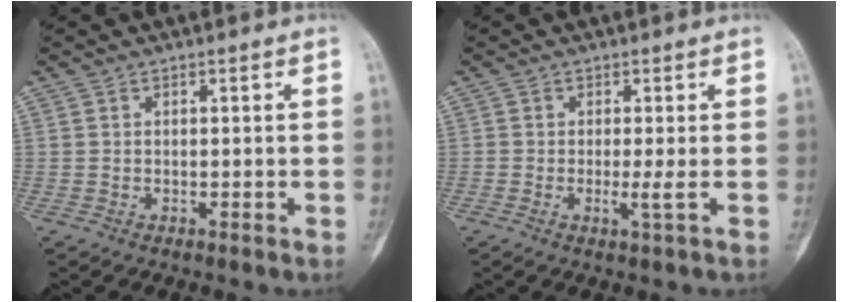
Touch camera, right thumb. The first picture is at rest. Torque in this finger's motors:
{"motor_torque": [0.10, 0.28, 0.15, -0.05, 0.08]}